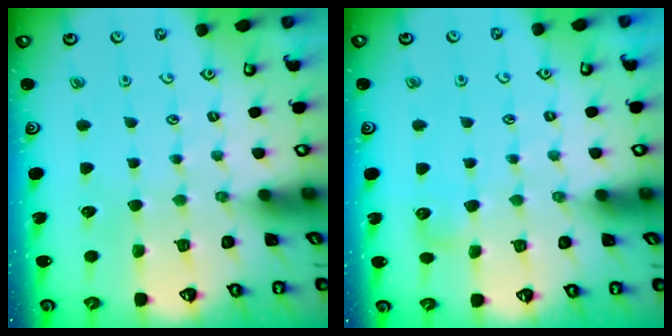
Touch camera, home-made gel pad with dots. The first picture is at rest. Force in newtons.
{"total": 5.3, "press": 5.3, "slide": 0.6}